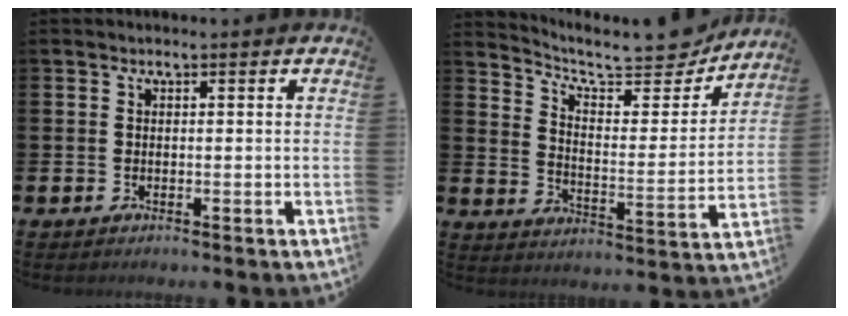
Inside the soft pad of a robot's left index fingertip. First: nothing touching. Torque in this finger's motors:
{"motor_torque": [0.71, -0.72, 0.25, 0.04]}